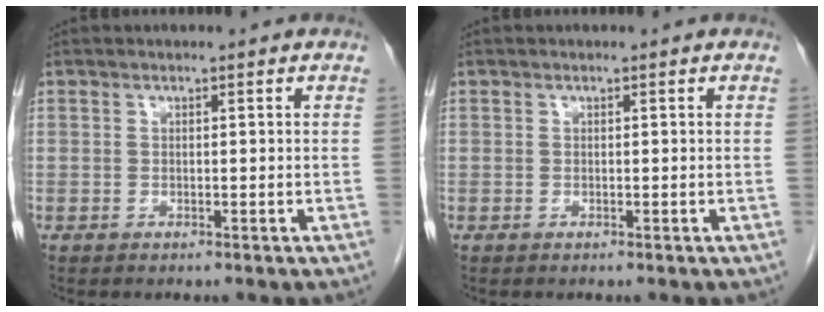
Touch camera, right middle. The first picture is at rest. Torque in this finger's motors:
{"motor_torque": [-0.06, -0.01, 0.00, -0.01]}